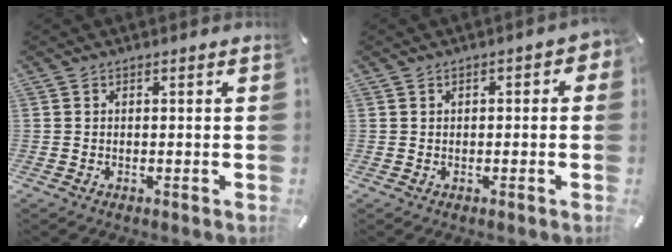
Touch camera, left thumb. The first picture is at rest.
{"total": 2.0, "force": [-0.3, 1.3, 1.5], "torque": [-0.018, 0.004, -0.009]}